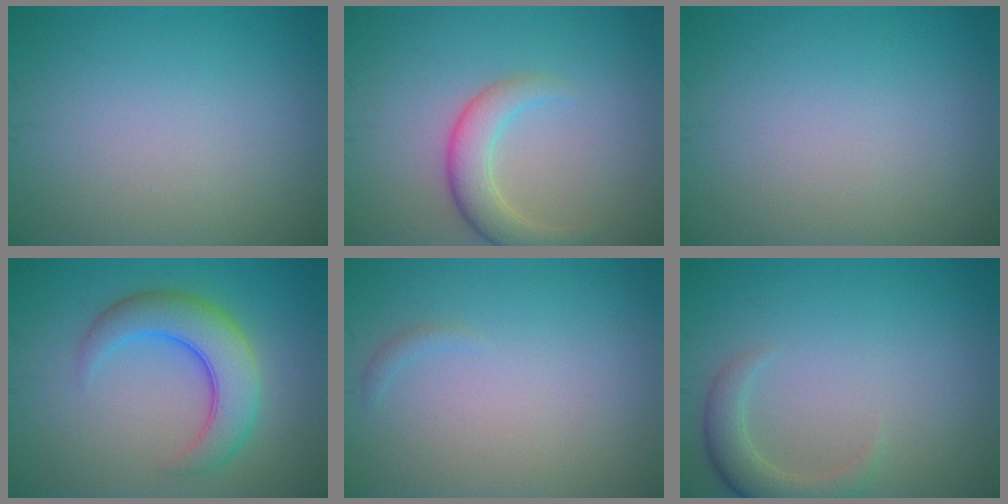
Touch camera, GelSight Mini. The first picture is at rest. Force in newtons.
{"total": 3.6, "press": 3.6, "slide": 0.3}
{"total": 0.0}
{"total": 6.0, "press": 6.0, "slide": 0.1}
{"total": 0.6, "press": 0.6, "slide": 0.1}
{"total": 2.9, "press": 2.8, "slide": 0.3}